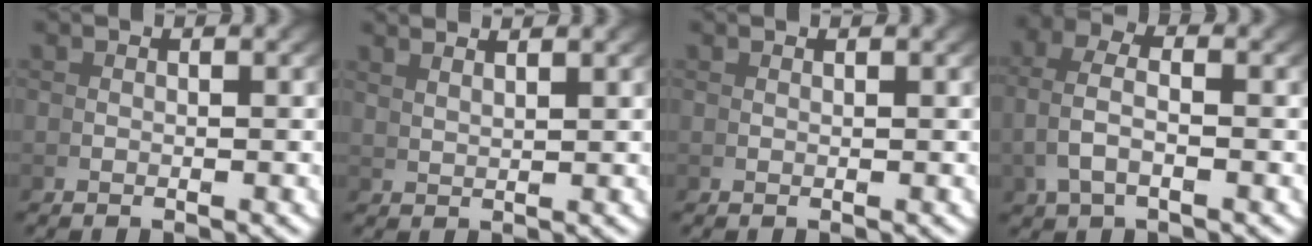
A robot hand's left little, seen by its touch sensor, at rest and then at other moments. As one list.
[{"total": 3.0, "force": [2.8, -0.7, 0.7], "torque": [-0.001, 0.007, 0.054]}, {"total": 0.7, "force": [0.5, -0.5, -0.1], "torque": [0.006, 0.001, 0.011]}, {"total": 2.8, "force": [0.5, 1.0, 2.5], "torque": [-0.061, -0.003, 0.017]}]